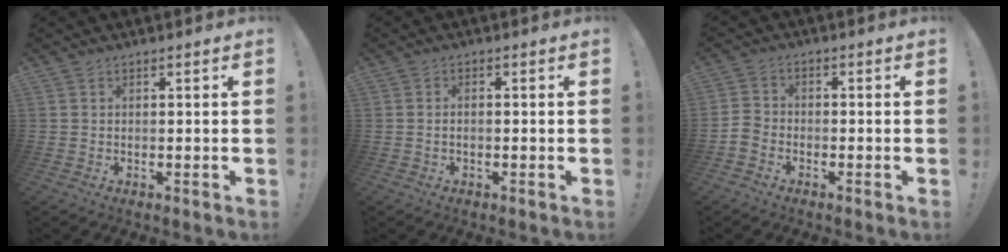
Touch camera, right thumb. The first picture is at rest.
{"total": 1.2, "force": [-0.5, 0.3, 1.1], "torque": [-0.017, 0.005, -0.010]}
{"total": 4.0, "force": [-2.6, 2.6, 1.6], "torque": [-0.039, 0.008, -0.049]}